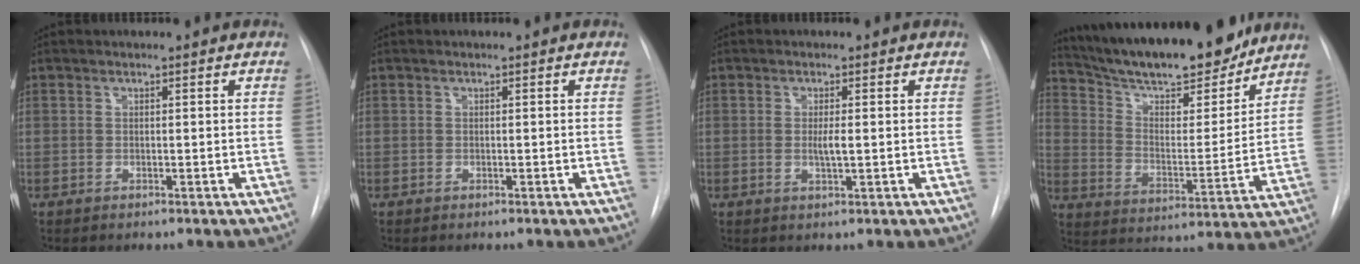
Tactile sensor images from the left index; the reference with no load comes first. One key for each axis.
{"total": 0.0}
{"total": 2.0, "fx": 0.1, "fy": 0.2, "fz": 2.0, "tx": -0.041, "ty": -0.002, "tz": 0.001}
{"total": 22.6, "fx": 19.7, "fy": 4.3, "fz": 10.2, "tx": -0.172, "ty": -0.004, "tz": 0.300}